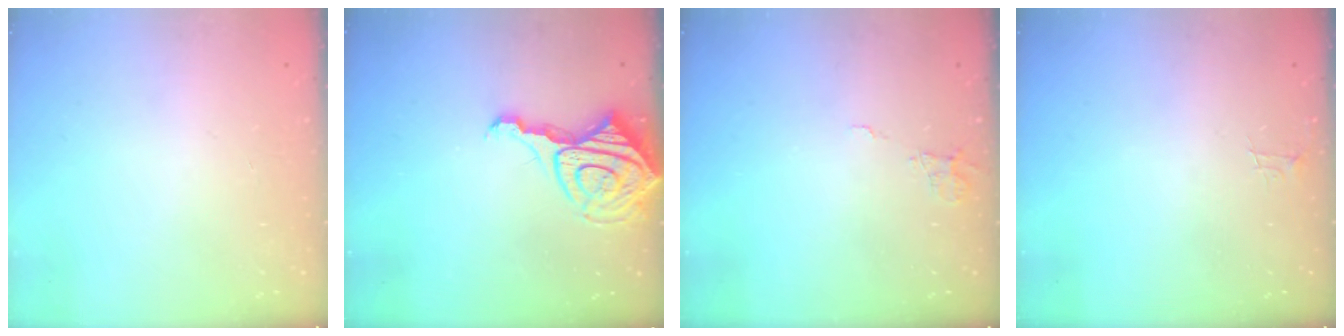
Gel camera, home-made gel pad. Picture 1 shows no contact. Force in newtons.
{"total": 12.0, "press": 12.0, "slide": 1.1}
{"total": 6.2, "press": 6.2, "slide": 0.5}
{"total": 3.8, "press": 3.8, "slide": 0.4}